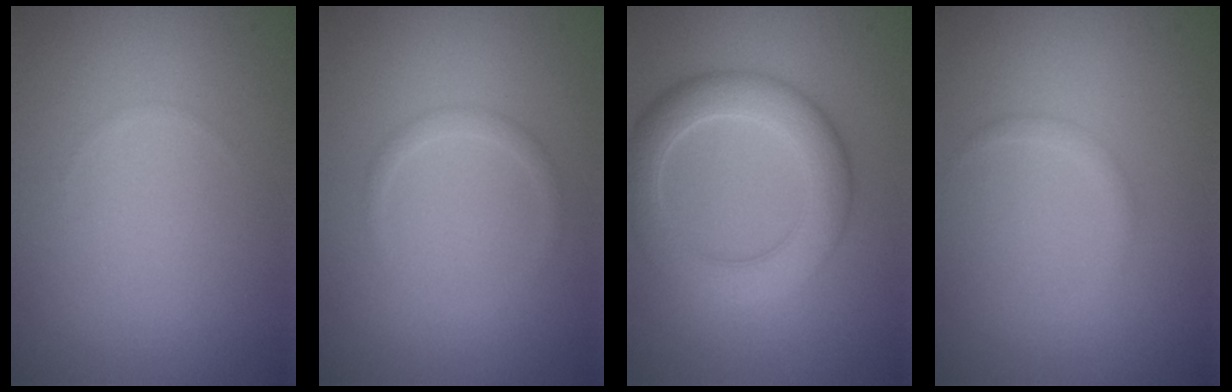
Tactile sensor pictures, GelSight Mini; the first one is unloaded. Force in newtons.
{"total": 1.0, "press": 1.0, "slide": 0.0}
{"total": 5.3, "press": 5.3, "slide": 0.2}
{"total": 0.9, "press": 0.9, "slide": 0.1}